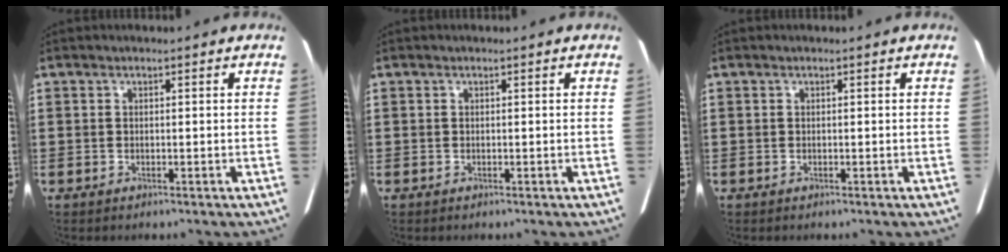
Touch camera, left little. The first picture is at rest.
{"total": 0.0}
{"total": 0.0}